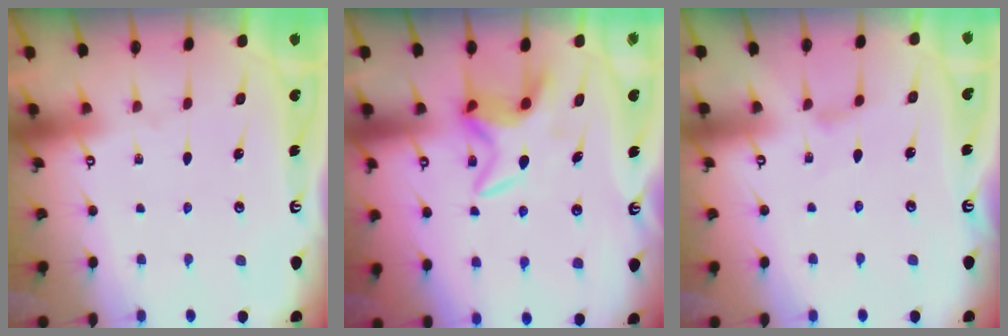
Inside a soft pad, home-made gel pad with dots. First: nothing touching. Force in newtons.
{"total": 5.8, "press": 5.8, "slide": 0.3}
{"total": 1.5, "press": 1.4, "slide": 0.4}